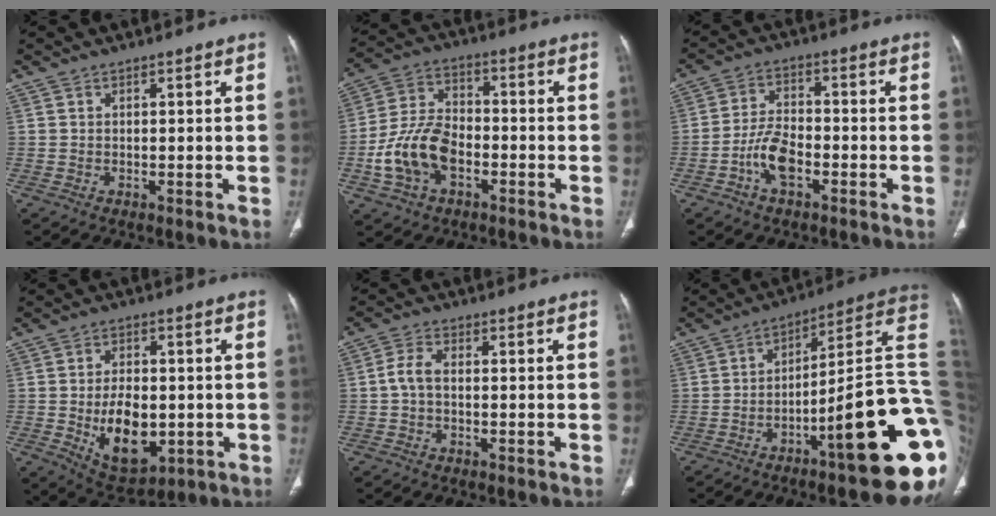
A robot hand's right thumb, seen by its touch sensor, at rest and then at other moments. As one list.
[{"total": 12.9, "force": [-4.1, 8.2, 9.0], "torque": [-0.174, 0.031, -0.076]}, {"total": 7.2, "force": [-3.2, 3.7, 5.4], "torque": [-0.100, 0.025, -0.063]}, {"total": 12.6, "force": [-2.1, 7.4, 10.0], "torque": [-0.138, -0.005, -0.016]}, {"total": 3.7, "force": [-0.5, 2.1, 3.0], "torque": [-0.065, 0.011, -0.016]}, {"total": 24.4, "force": [-6.6, 4.2, 23.1], "torque": [-0.240, 0.043, -0.091]}]